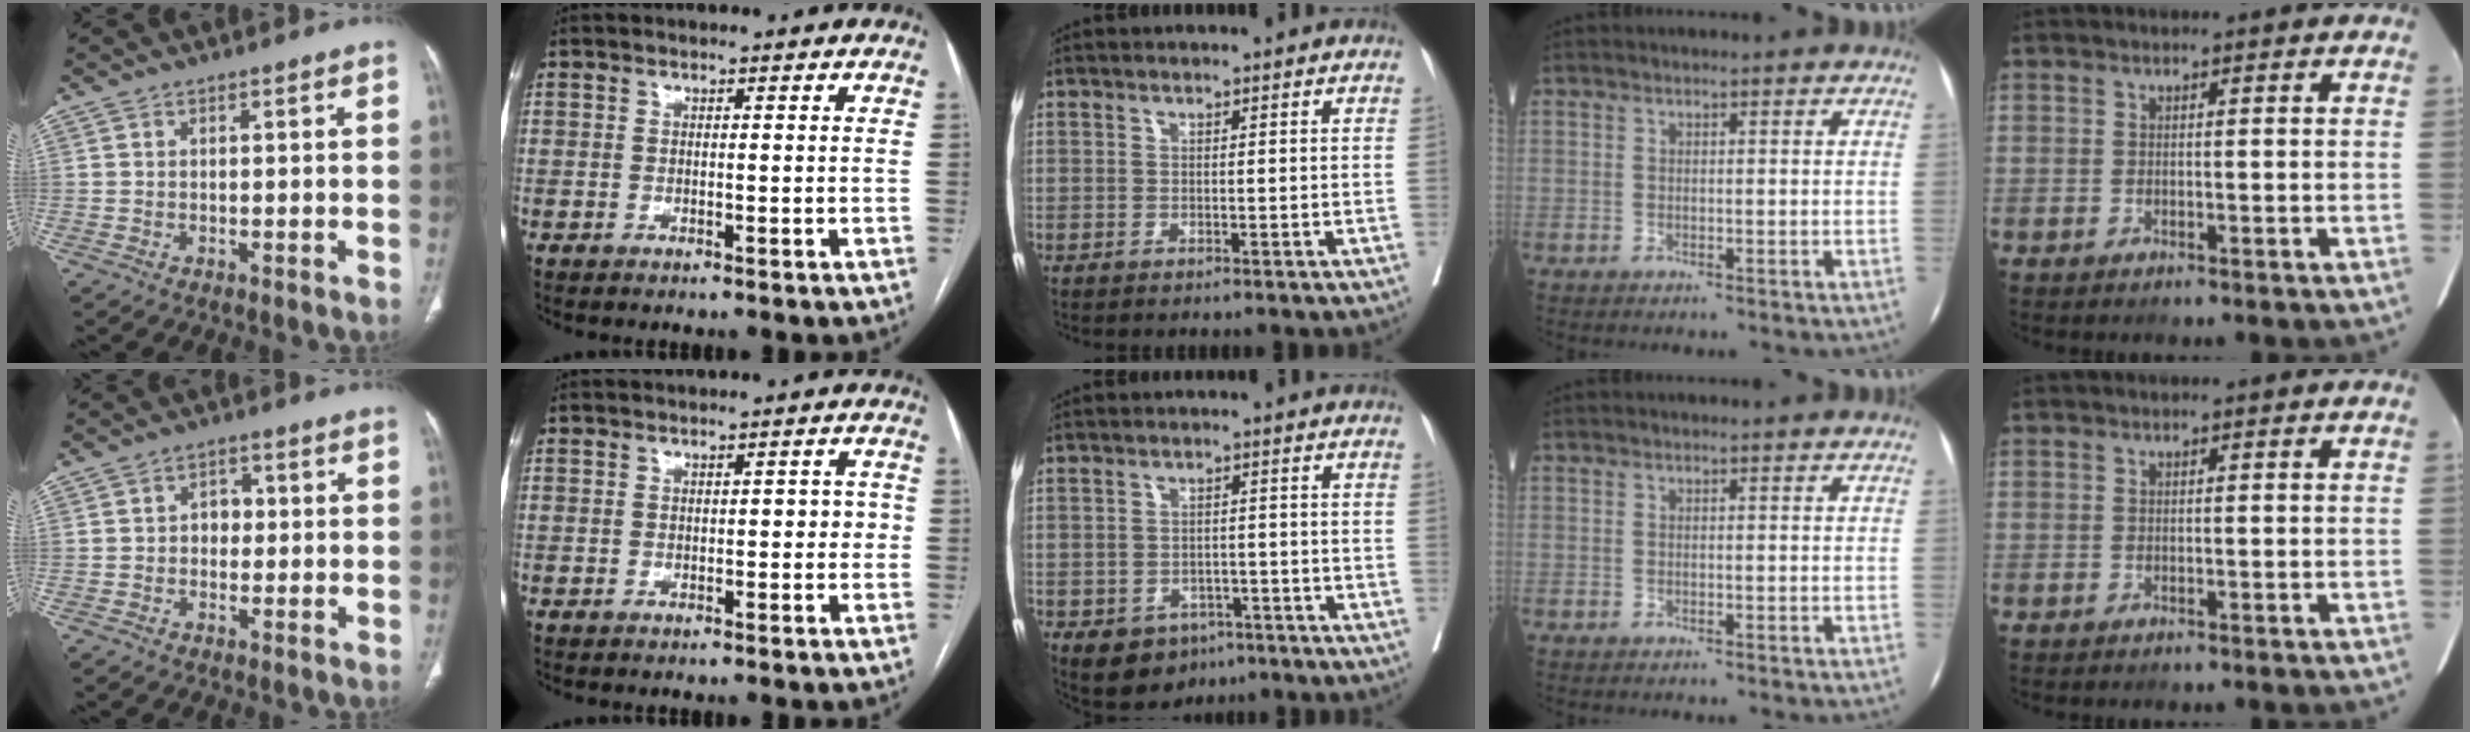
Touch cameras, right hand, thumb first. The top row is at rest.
{"thumb": {"total": 3.3, "force": [0.0, 2.7, 2.0], "torque": [-0.010, 0.009, -0.006]}, "index": {"total": 2.3, "force": [-0.1, 1.3, 1.9], "torque": [-0.019, 0.016, -0.001]}, "middle": {"total": 6.9, "force": [-4.1, 4.9, 2.6], "torque": [-0.035, 0.004, -0.052]}}